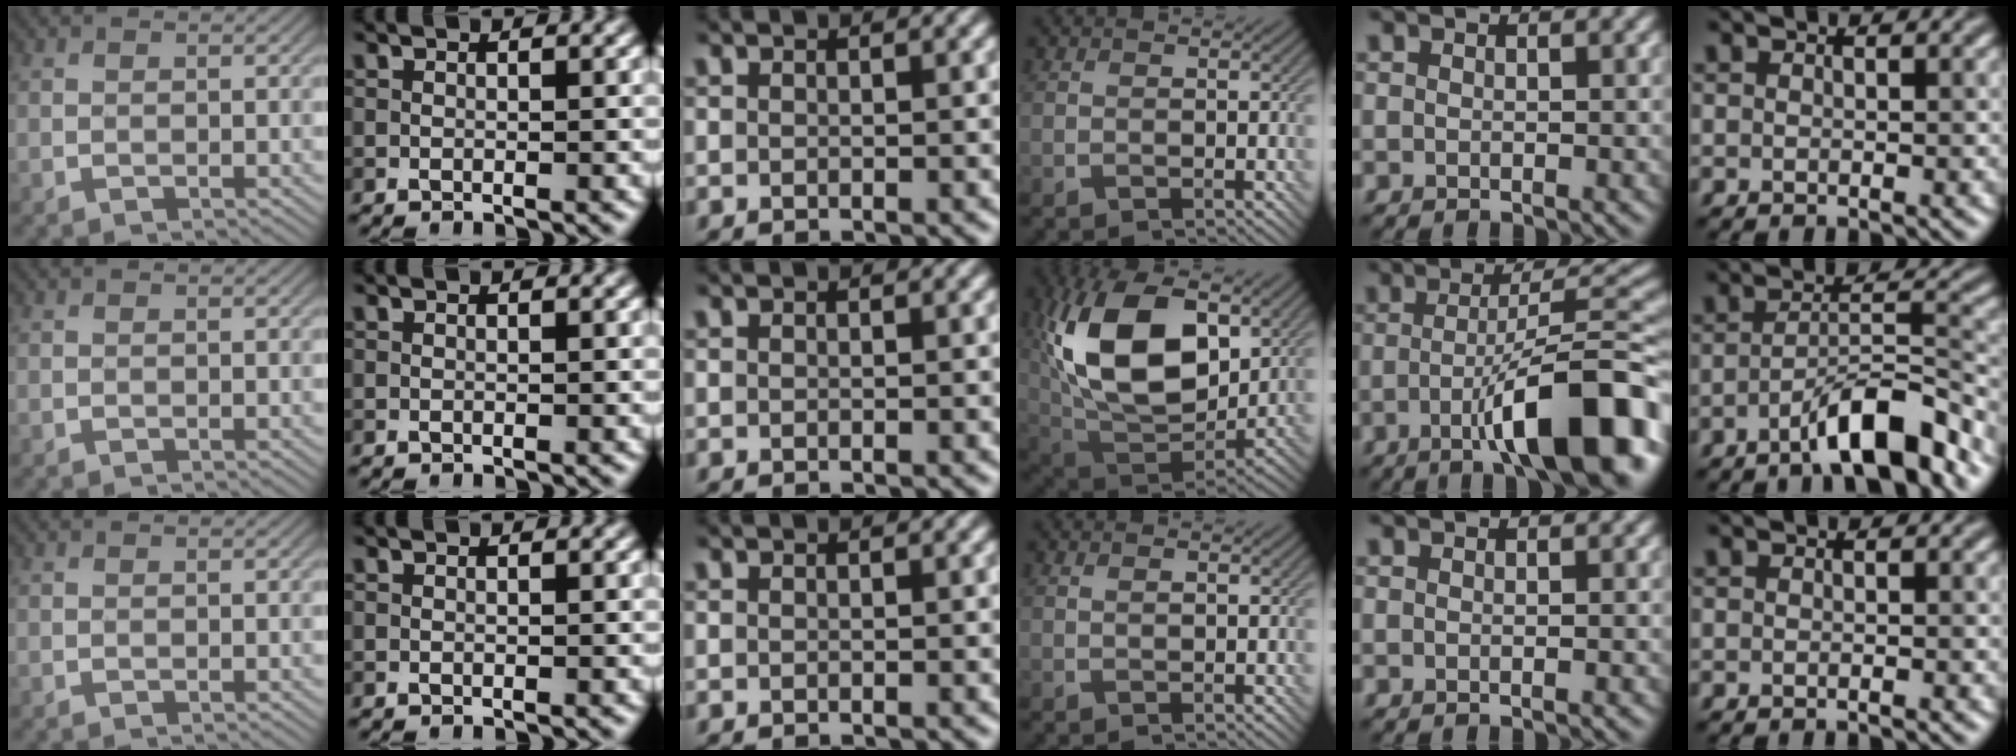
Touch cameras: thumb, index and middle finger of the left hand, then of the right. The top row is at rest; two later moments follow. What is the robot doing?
{"motion": "insert", "object": "bottle cap"}